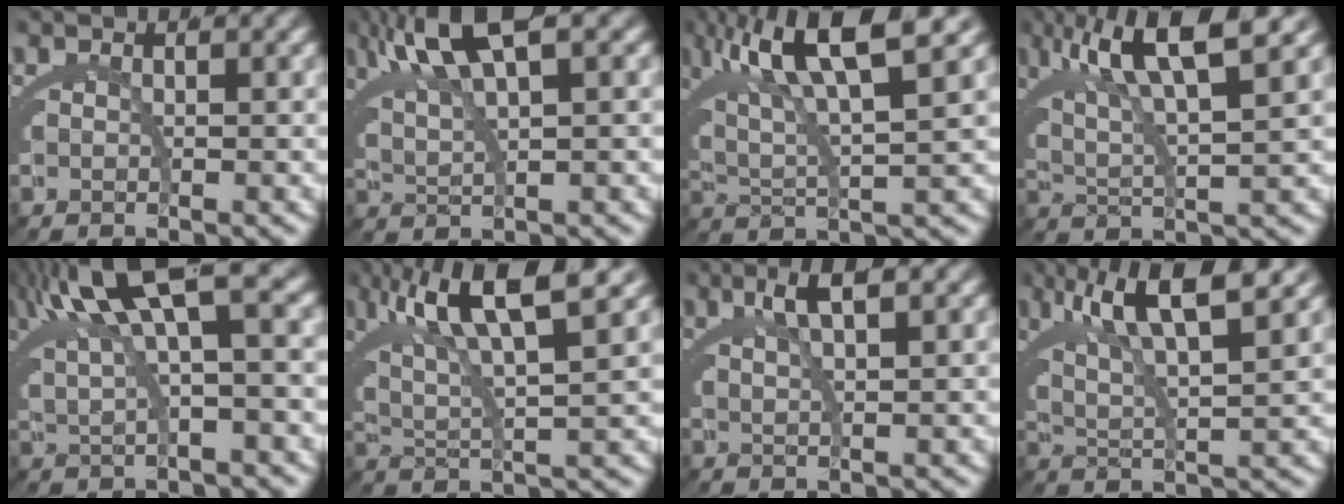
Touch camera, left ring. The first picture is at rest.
{"total": 7.2, "force": [4.2, 1.8, 5.5], "torque": [-0.115, 0.008, 0.075]}
{"total": 9.9, "force": [4.7, 3.3, 8.1], "torque": [-0.157, 0.005, 0.078]}
{"total": 8.2, "force": [4.1, 2.1, 6.8], "torque": [-0.130, 0.002, 0.070]}
{"total": 8.8, "force": [4.2, 3.0, 7.2], "torque": [-0.122, 0.020, 0.069]}
{"total": 9.0, "force": [4.4, 2.6, 7.4], "torque": [-0.144, 0.003, 0.075]}
{"total": 3.7, "force": [2.6, -0.4, 2.6], "torque": [-0.039, 0.008, 0.048]}
{"total": 7.5, "force": [4.0, 1.8, 6.0], "torque": [-0.114, 0.001, 0.069]}